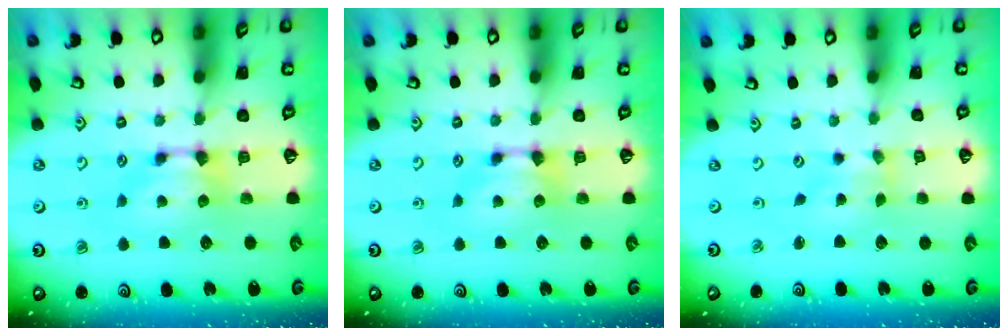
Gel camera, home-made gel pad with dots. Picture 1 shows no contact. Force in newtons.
{"total": 0.0}
{"total": 2.0, "press": 1.7, "slide": 1.0}